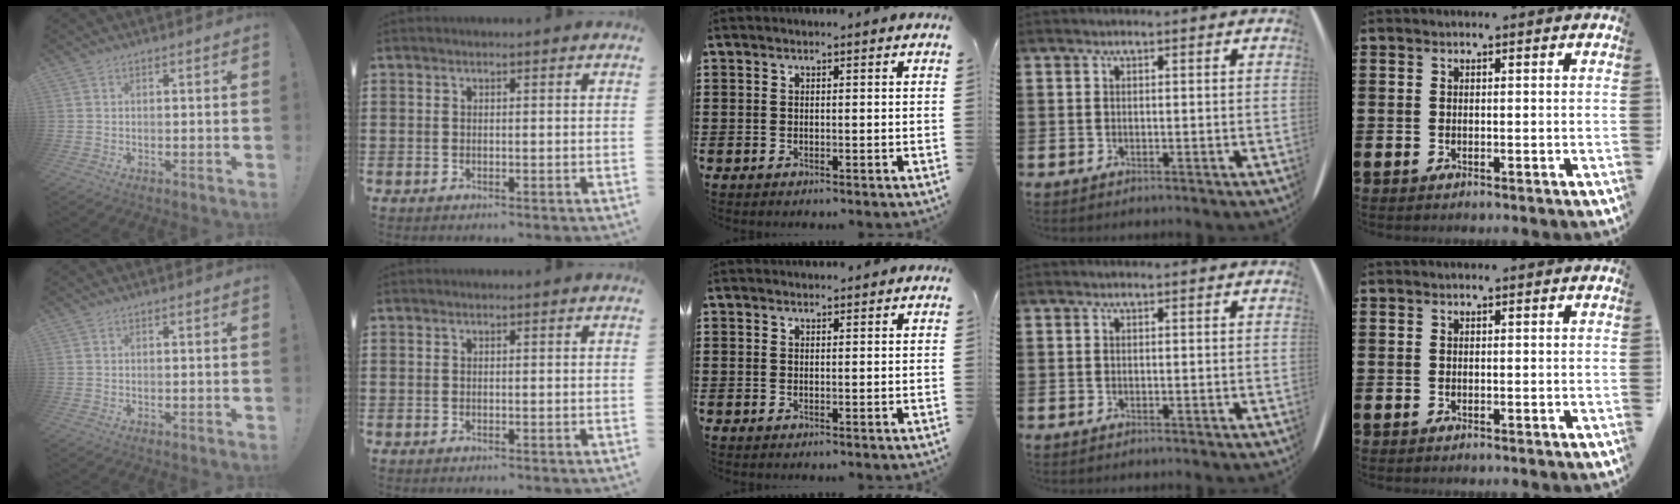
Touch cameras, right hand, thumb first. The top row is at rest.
{"middle": {"total": 0.8, "force": [0.8, 0.2, 0.0], "torque": [0.006, -0.003, 0.014]}}